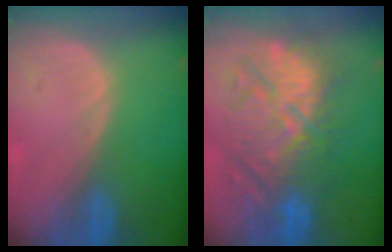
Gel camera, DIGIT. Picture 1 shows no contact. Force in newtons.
{"total": 11.5, "press": 11.3, "slide": 2.5}